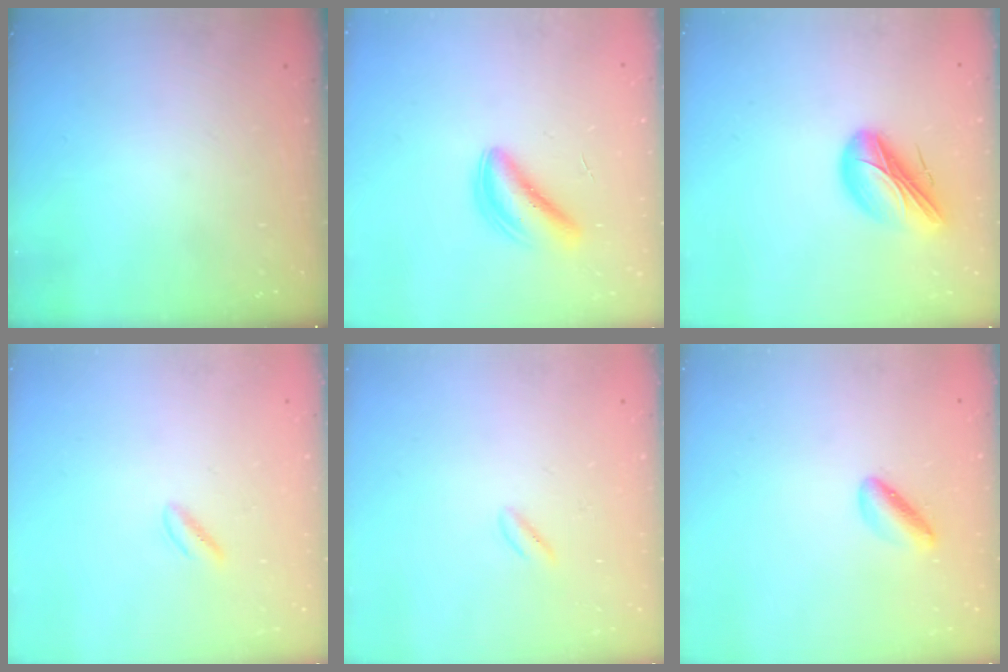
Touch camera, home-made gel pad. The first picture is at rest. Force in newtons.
{"total": 6.1, "press": 6.1, "slide": 0.5}
{"total": 13.5, "press": 13.0, "slide": 3.7}
{"total": 1.6, "press": 1.2, "slide": 1.0}
{"total": 0.8, "press": 0.4, "slide": 0.7}
{"total": 3.2, "press": 3.2, "slide": 0.6}